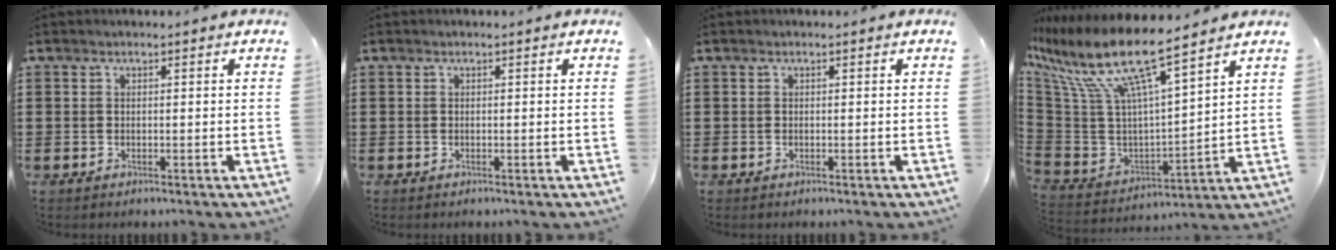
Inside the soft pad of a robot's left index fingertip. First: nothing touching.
{"total": 0.0}
{"total": 0.0}
{"total": 12.7, "force": [8.1, 2.6, 9.4], "torque": [-0.223, -0.057, 0.131]}